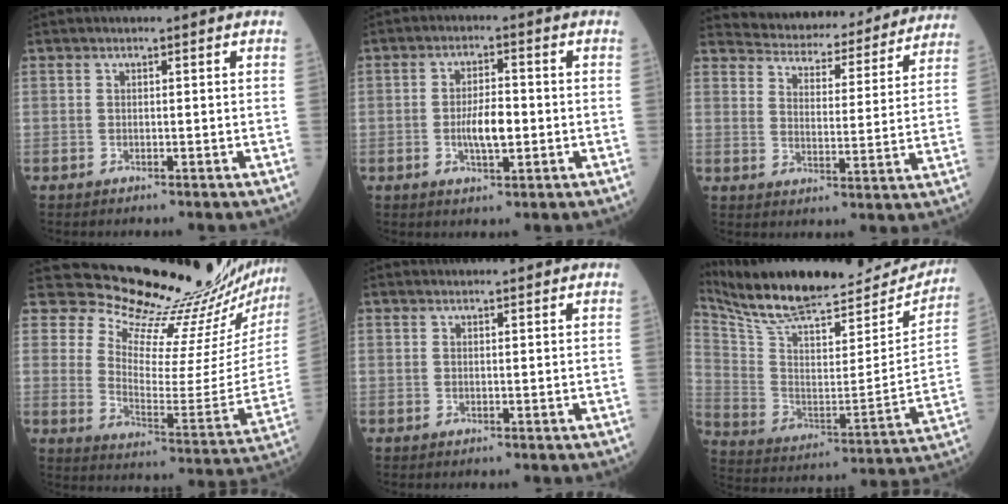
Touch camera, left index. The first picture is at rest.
{"total": 5.1, "force": [-1.1, 1.6, 4.7], "torque": [-0.089, -0.003, -0.022]}
{"total": 20.3, "force": [19.2, 4.5, 4.8], "torque": [-0.057, -0.023, 0.237]}
{"total": 21.7, "force": [21.0, 0.9, 5.5], "torque": [-0.099, -0.133, 0.271]}
{"total": 1.8, "force": [1.8, 0.2, 0.2], "torque": [-0.007, 0.012, 0.026]}
{"total": 29.3, "force": [26.3, 7.1, 10.8], "torque": [-0.198, -0.049, 0.375]}